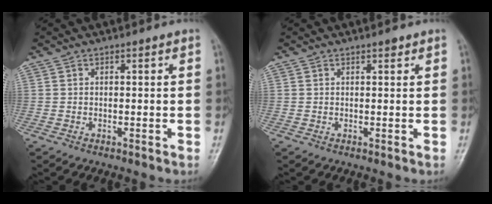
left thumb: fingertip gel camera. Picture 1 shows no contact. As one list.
[{"total": 0.8, "force": [0.6, 0.2, 0.4], "torque": [-0.006, -0.004, 0.007]}]